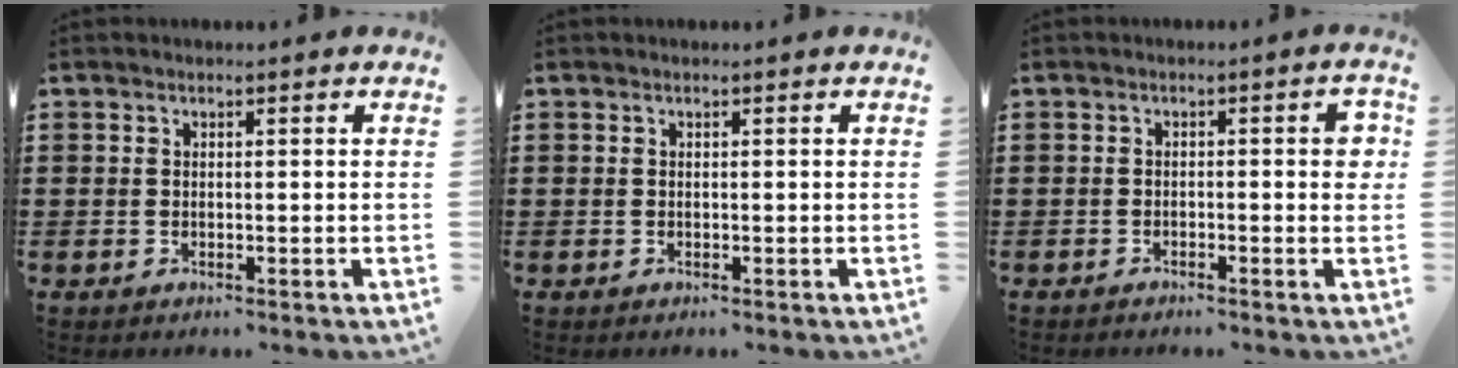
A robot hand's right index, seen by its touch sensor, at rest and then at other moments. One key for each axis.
{"total": 0.0}
{"total": 2.6, "fx": -0.9, "fy": 0.4, "fz": 2.4, "tx": -0.031, "ty": -0.003, "tz": -0.019}